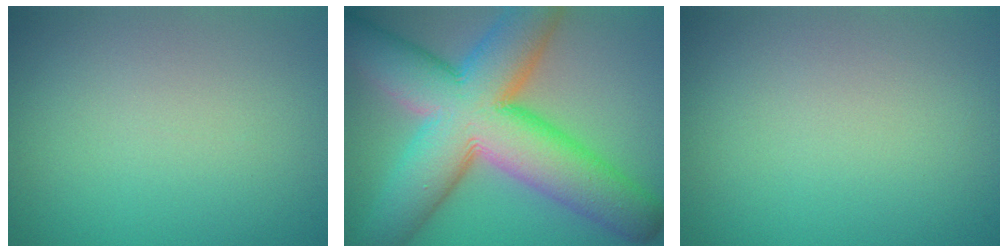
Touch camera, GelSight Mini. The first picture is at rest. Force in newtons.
{"total": 14.8, "press": 14.8, "slide": 0.5}
{"total": 0.0}